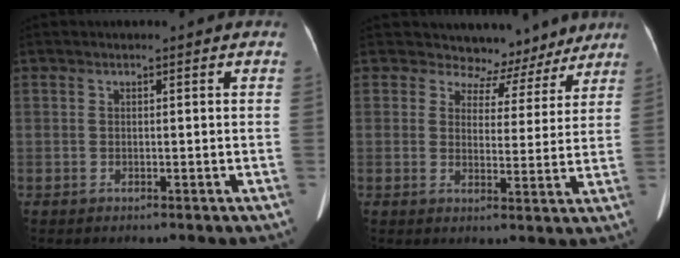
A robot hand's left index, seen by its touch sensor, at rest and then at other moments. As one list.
[{"total": 7.6, "force": [6.8, 3.3, -0.5], "torque": [0.015, -0.009, 0.070]}]